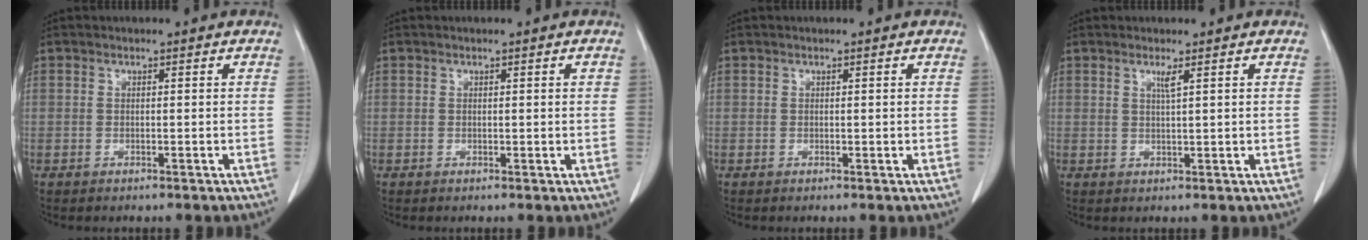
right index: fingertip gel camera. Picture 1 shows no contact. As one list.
[{"total": 0.8, "force": [0.3, 0.3, 0.6], "torque": [-0.005, 0.001, 0.005]}, {"total": 0.0}, {"total": 1.6, "force": [1.0, -0.3, 1.3], "torque": [-0.026, -0.005, 0.018]}]